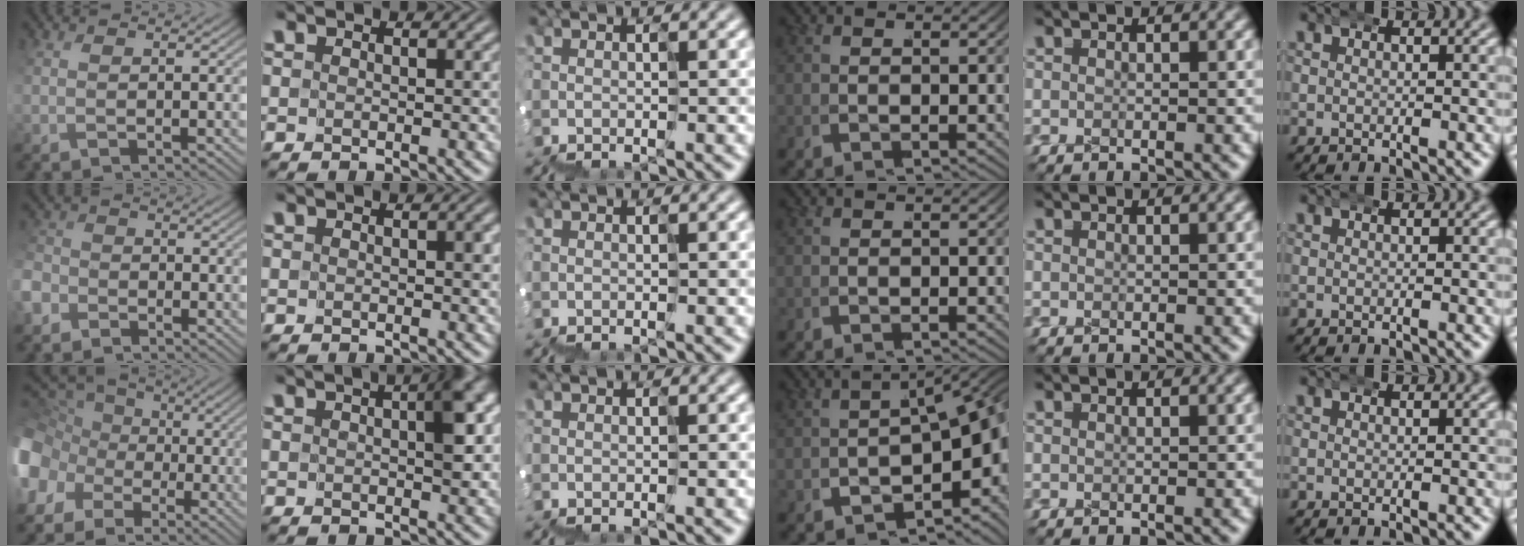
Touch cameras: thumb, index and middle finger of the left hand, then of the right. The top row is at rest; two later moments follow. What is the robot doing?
{"motion": "wrap", "object": "ethernet cable"}